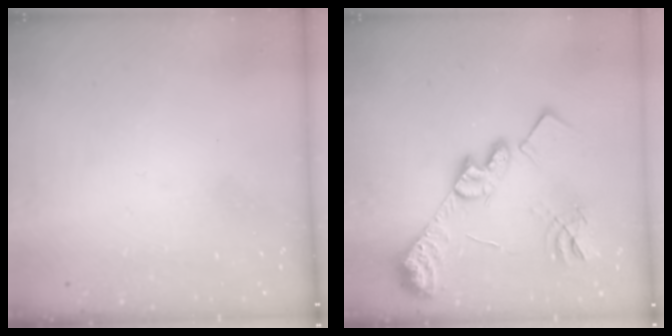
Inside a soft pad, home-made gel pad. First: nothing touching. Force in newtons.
{"total": 20.6, "press": 20.6, "slide": 1.8}